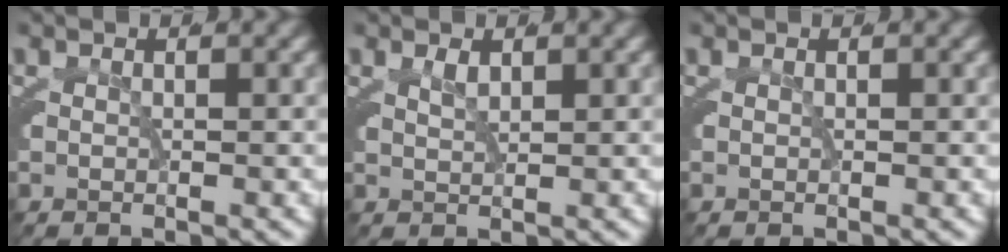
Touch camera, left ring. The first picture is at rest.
{"total": 0.5, "force": [0.3, -0.4, 0.0], "torque": [0.003, -0.005, 0.012]}
{"total": 0.0}